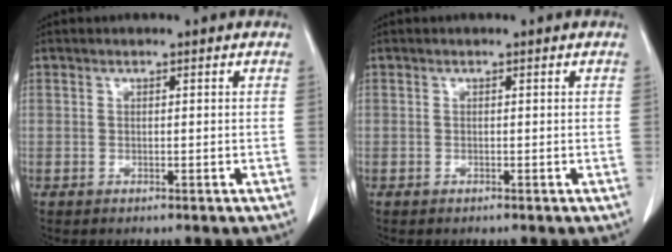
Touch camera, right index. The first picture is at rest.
{"total": 0.0}